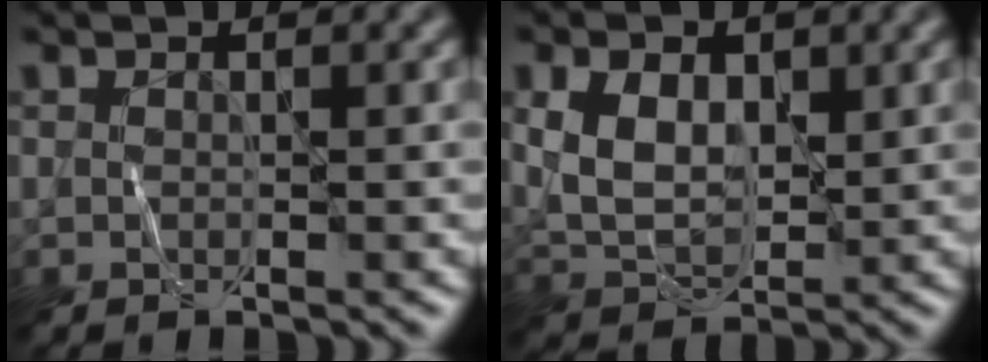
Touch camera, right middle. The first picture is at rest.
{"total": 5.1, "force": [1.1, 3.3, 3.7], "torque": [-0.077, -0.002, 0.019]}